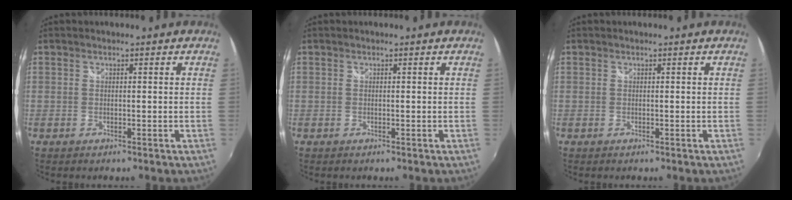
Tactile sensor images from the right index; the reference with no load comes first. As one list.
[{"total": 0.0}, {"total": 0.0}]